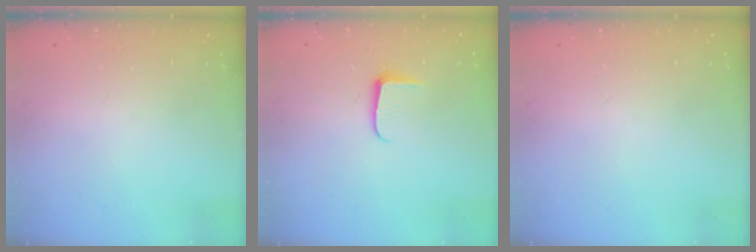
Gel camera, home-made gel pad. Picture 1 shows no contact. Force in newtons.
{"total": 6.2, "press": 6.1, "slide": 0.8}
{"total": 0.0}